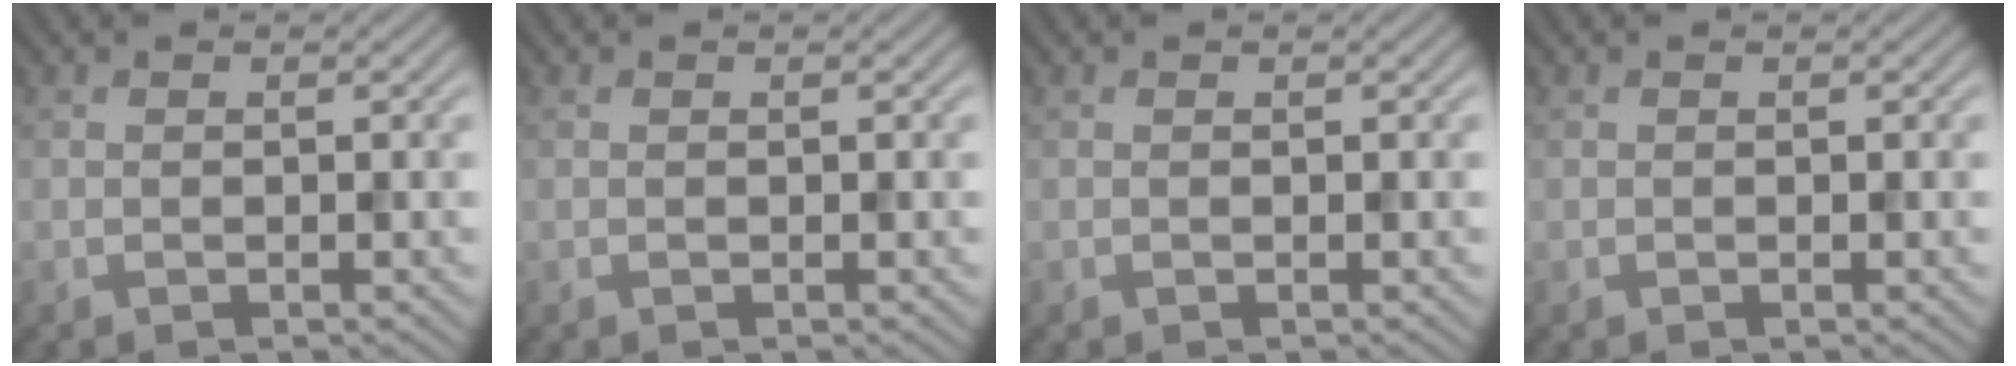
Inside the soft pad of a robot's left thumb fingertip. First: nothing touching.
{"total": 0.0}
{"total": 0.0}
{"total": 0.0}